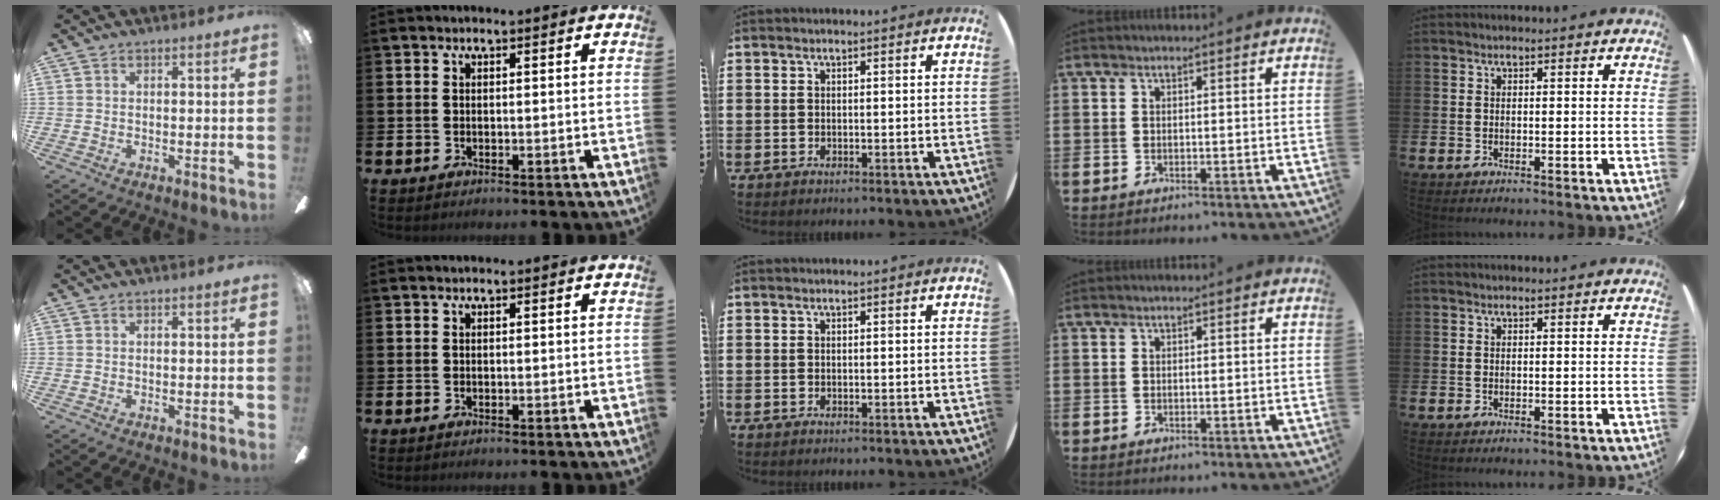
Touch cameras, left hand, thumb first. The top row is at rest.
{}